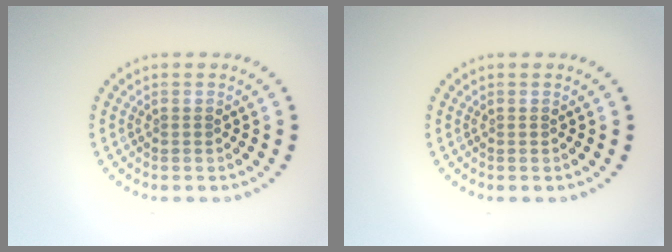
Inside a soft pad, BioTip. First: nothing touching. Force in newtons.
{"total": 0.0}